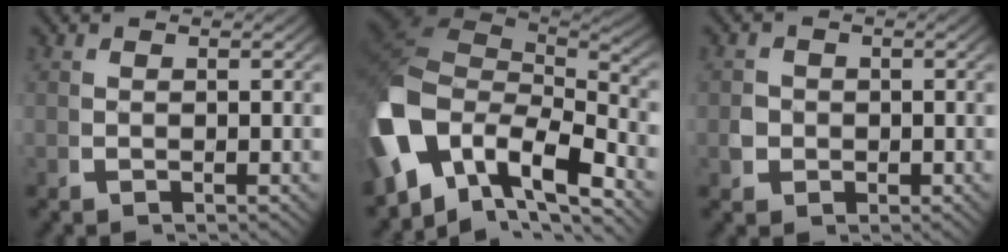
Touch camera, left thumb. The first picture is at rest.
{"total": 15.6, "force": [-1.2, 10.7, 11.3], "torque": [-0.270, -0.053, 0.003]}
{"total": 2.2, "force": [-0.3, 2.1, 0.5], "torque": [-0.015, -0.010, -0.005]}